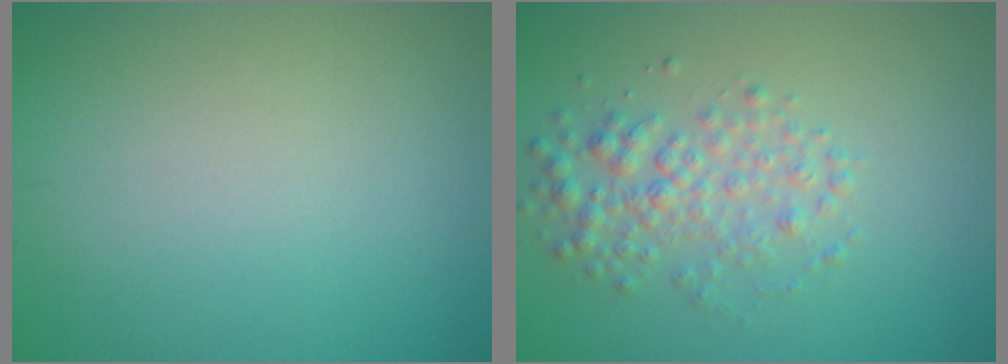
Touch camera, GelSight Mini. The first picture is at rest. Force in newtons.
{"total": 3.0, "press": 3.0, "slide": 0.0}